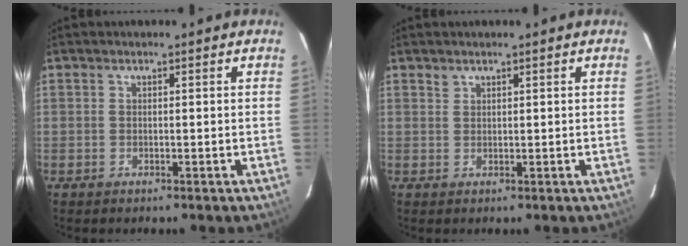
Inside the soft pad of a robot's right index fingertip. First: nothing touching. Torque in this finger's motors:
{"motor_torque": [0.22, 0.09, 0.03, 0.00]}